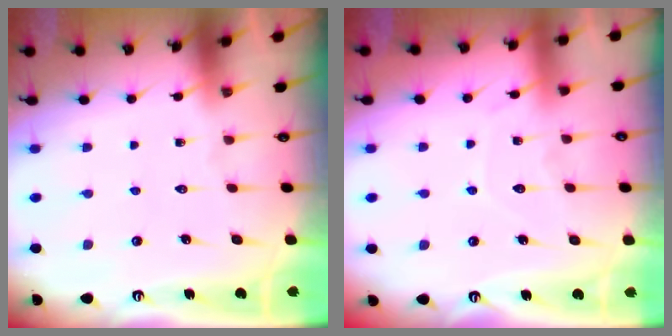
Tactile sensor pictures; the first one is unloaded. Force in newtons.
{"total": 6.9, "press": 6.9, "slide": 0.5}